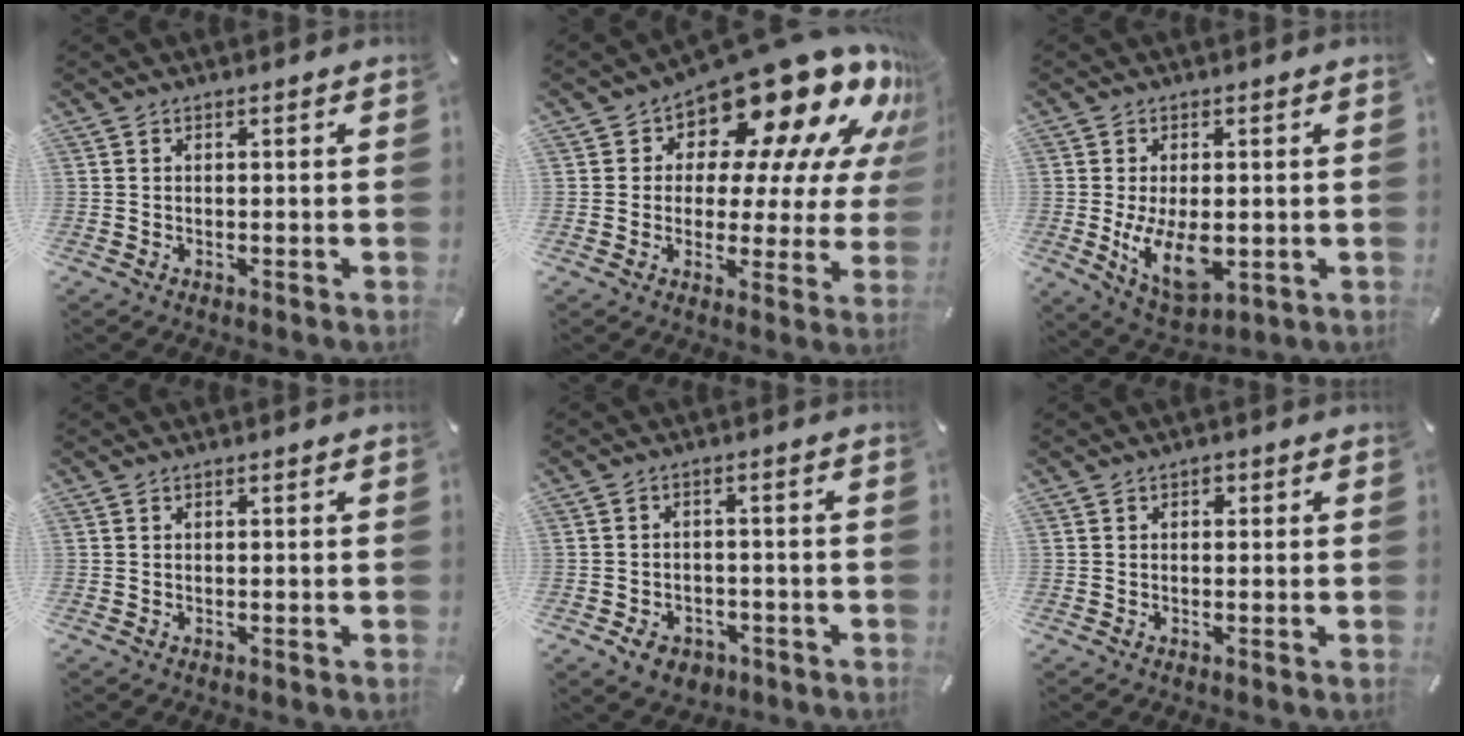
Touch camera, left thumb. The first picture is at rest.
{"total": 20.6, "force": [14.9, 8.3, 11.6], "torque": [-0.172, -0.122, 0.247]}
{"total": 11.7, "force": [-1.4, 6.8, 9.5], "torque": [-0.173, -0.015, -0.017]}
{"total": 0.0}
{"total": 5.1, "force": [-2.7, 3.9, 1.9], "torque": [-0.030, 0.010, -0.051]}
{"total": 0.9, "force": [0.2, 0.8, 0.3], "torque": [0.000, 0.003, 0.001]}